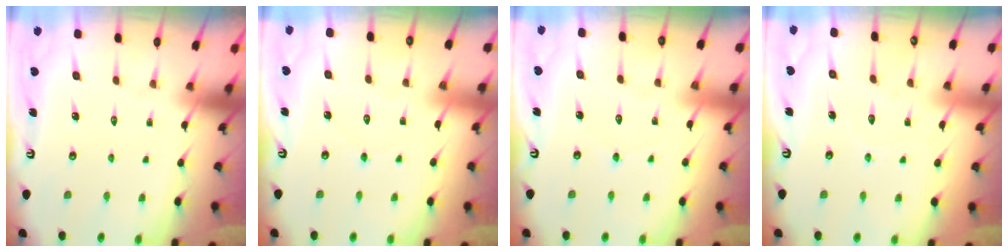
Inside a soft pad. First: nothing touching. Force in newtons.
{"total": 2.5, "press": 2.5, "slide": 0.2}
{"total": 2.6, "press": 2.6, "slide": 0.2}
{"total": 4.2, "press": 4.2, "slide": 0.1}